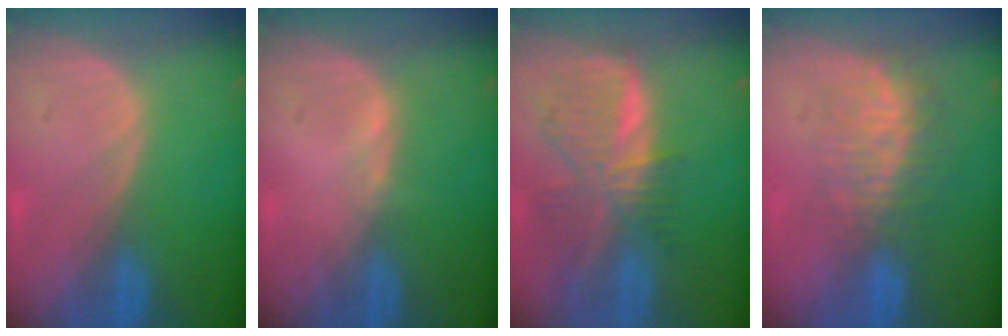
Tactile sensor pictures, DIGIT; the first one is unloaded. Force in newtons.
{"total": 0.6, "press": 0.5, "slide": 0.3}
{"total": 8.9, "press": 7.8, "slide": 4.4}
{"total": 8.0, "press": 7.3, "slide": 3.3}